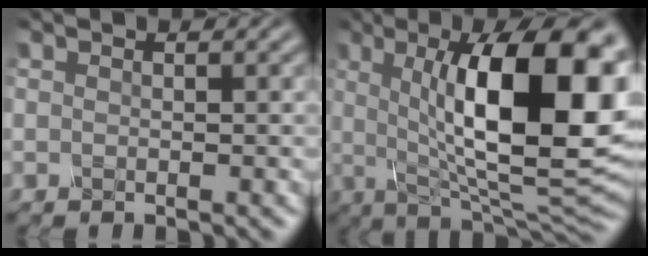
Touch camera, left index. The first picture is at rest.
{"total": 16.9, "force": [2.5, 5.7, 15.7], "torque": [-0.209, 0.005, 0.034]}